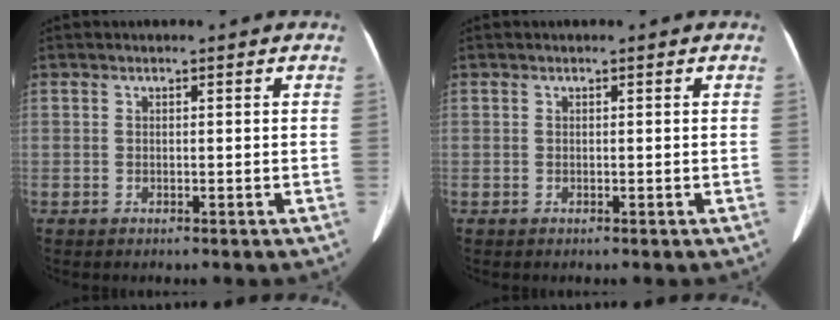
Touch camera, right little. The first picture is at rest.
{"total": 0.0}